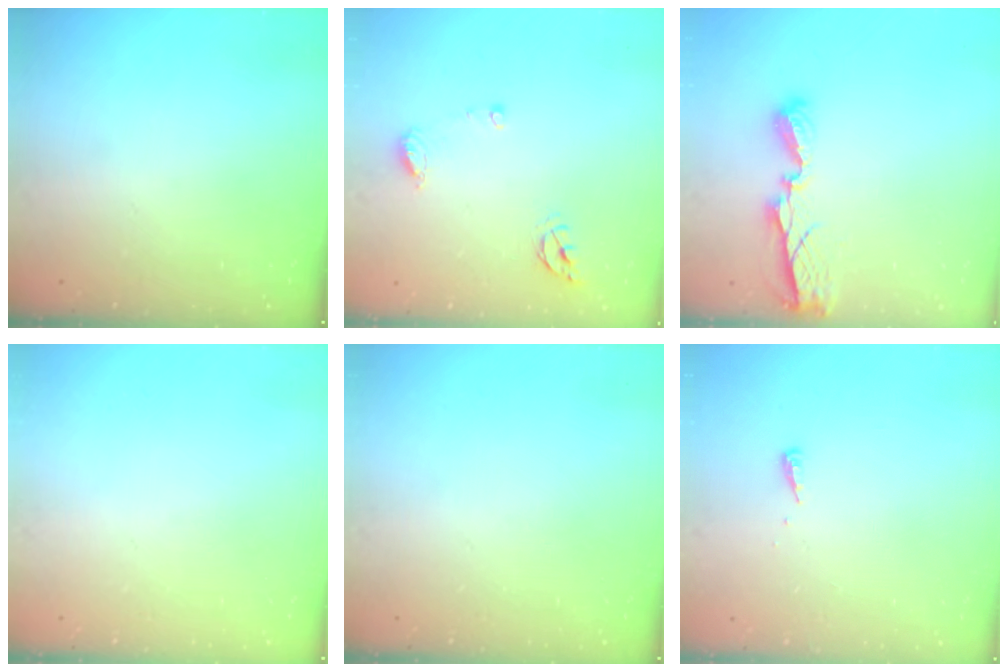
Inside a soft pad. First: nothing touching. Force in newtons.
{"total": 7.9, "press": 7.8, "slide": 0.9}
{"total": 7.5, "press": 7.5, "slide": 0.5}
{"total": 0.0}
{"total": 0.0}
{"total": 3.9, "press": 3.9, "slide": 0.4}